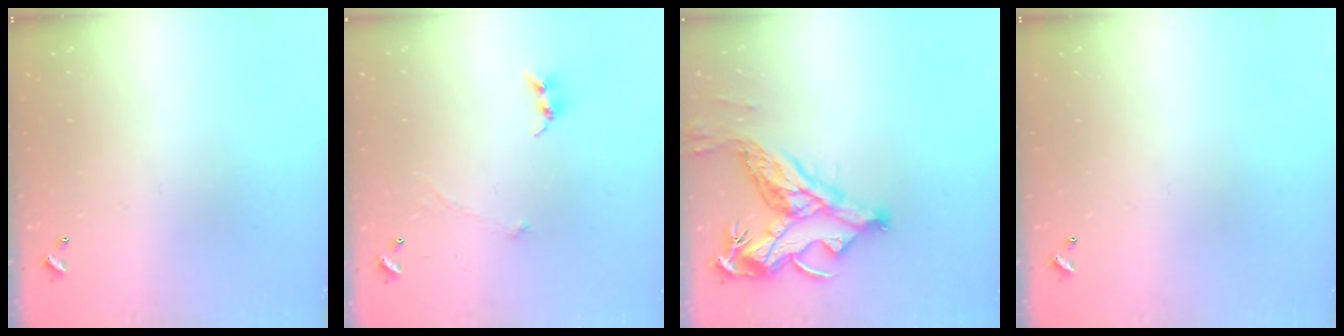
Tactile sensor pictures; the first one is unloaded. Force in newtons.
{"total": 0.6, "press": 0.4, "slide": 0.4}
{"total": 13.7, "press": 13.6, "slide": 2.0}
{"total": 0.0}